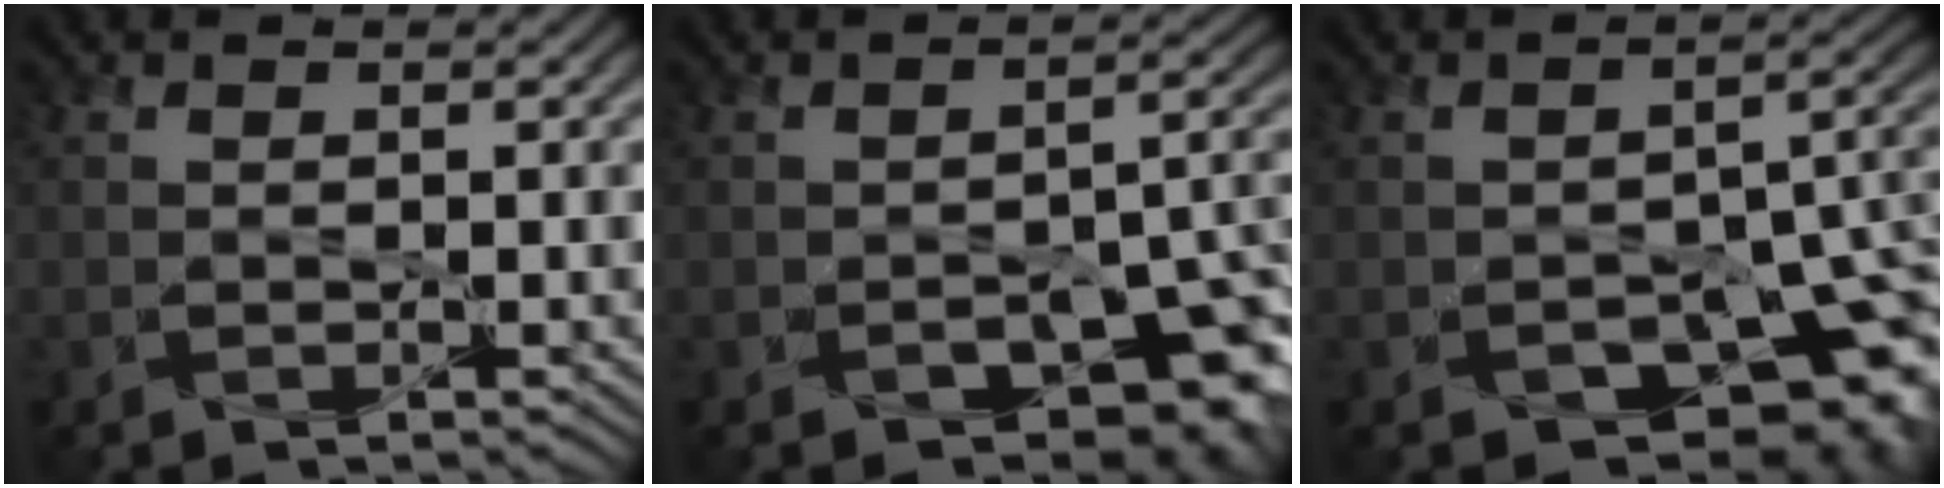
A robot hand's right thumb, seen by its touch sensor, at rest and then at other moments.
{"total": 8.5, "force": [-4.5, 4.9, 5.3], "torque": [-0.065, -0.016, -0.055]}
{"total": 11.8, "force": [-6.6, 6.5, 7.4], "torque": [-0.095, -0.023, -0.085]}